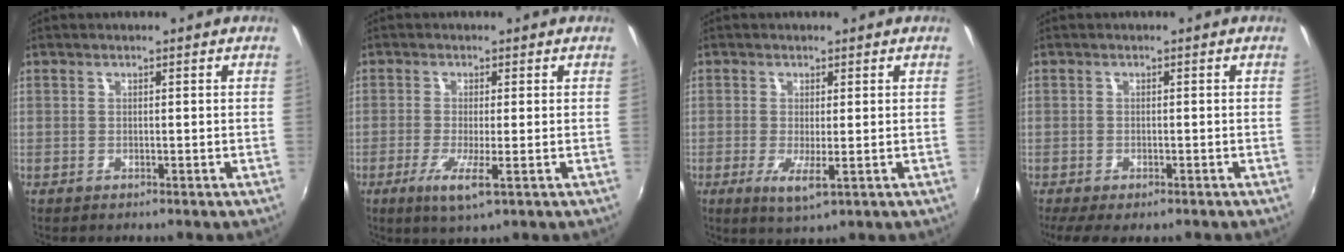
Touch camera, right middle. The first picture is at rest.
{"total": 4.9, "force": [-1.8, 0.1, 4.6], "torque": [-0.099, -0.017, -0.038]}
{"total": 4.0, "force": [-0.9, 0.6, 3.9], "torque": [-0.079, -0.015, -0.017]}
{"total": 4.8, "force": [-3.3, 2.1, 2.8], "torque": [-0.069, -0.022, -0.057]}